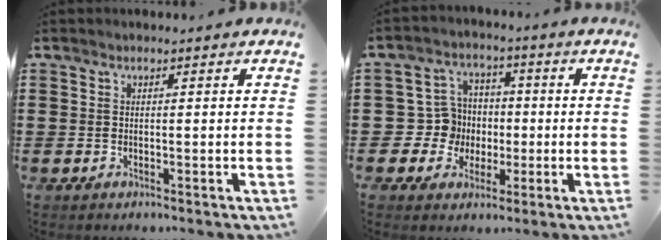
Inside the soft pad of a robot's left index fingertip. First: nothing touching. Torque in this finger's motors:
{"motor_torque": [0.22, 0.32, 0.07, -0.01]}